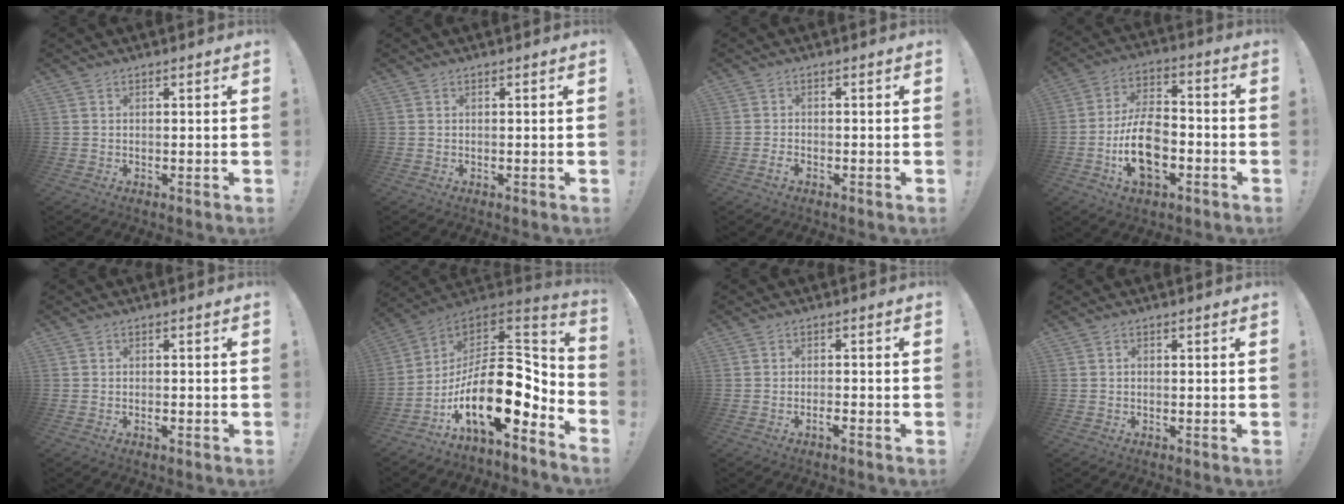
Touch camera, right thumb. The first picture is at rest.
{"total": 0.0}
{"total": 2.0, "force": [-1.5, 0.7, 1.2], "torque": [-0.016, 0.006, -0.028]}
{"total": 15.5, "force": [-4.9, 9.5, 11.3], "torque": [-0.197, 0.022, -0.086]}
{"total": 1.1, "force": [-0.8, 0.3, 0.7], "torque": [-0.014, 0.000, -0.013]}
{"total": 23.5, "force": [-4.7, 11.4, 20.0], "torque": [-0.355, 0.008, -0.077]}
{"total": 2.9, "force": [-1.7, 0.0, 2.3], "torque": [-0.039, -0.002, -0.030]}
{"total": 0.5, "force": [-0.3, 0.4, 0.0], "torque": [-0.009, 0.005, -0.005]}